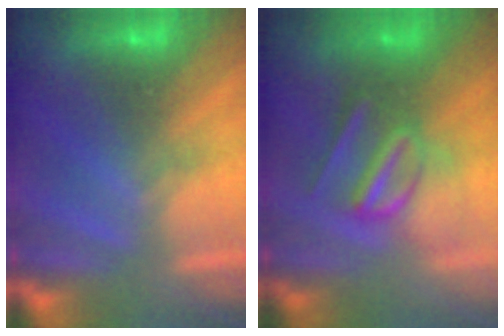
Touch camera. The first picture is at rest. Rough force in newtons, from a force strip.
{"total": 2.9}